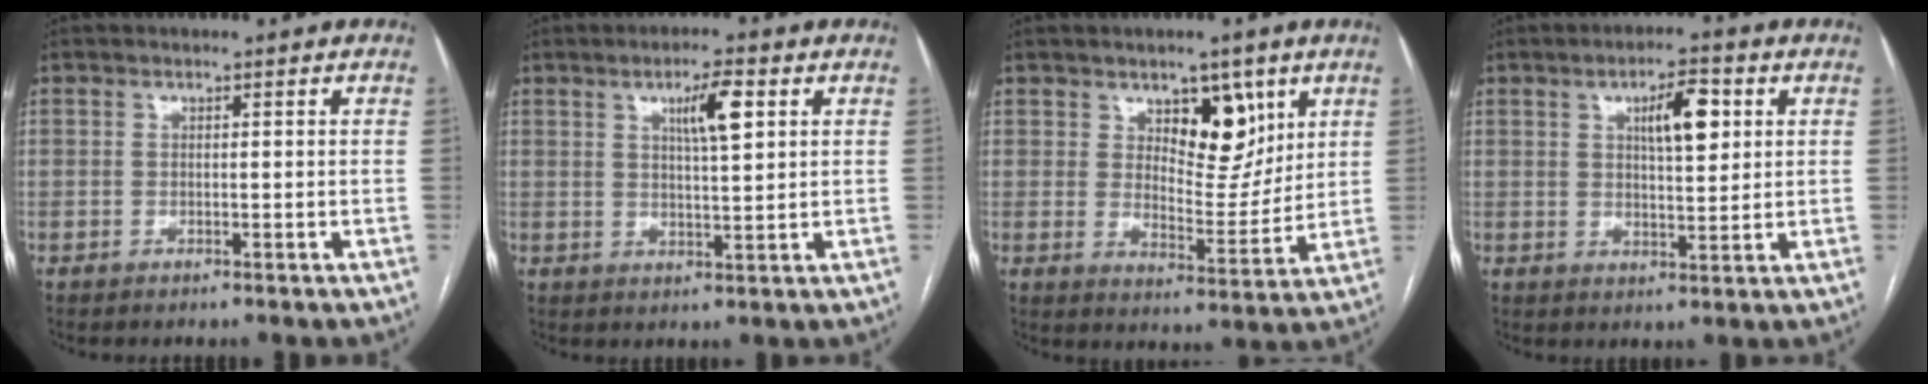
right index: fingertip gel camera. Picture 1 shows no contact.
{"total": 5.7, "force": [2.3, 0.7, 5.1], "torque": [-0.088, 0.003, 0.039]}
{"total": 8.7, "force": [4.5, 4.2, 6.1], "torque": [-0.083, -0.005, 0.077]}
{"total": 6.9, "force": [2.4, 1.9, 6.2], "torque": [-0.101, 0.009, 0.040]}